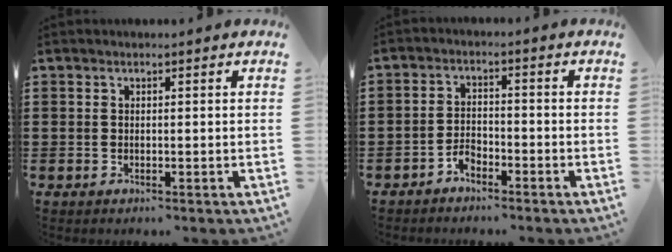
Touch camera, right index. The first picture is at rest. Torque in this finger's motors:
{"motor_torque": [1.09, 1.04, 0.02, -0.04]}